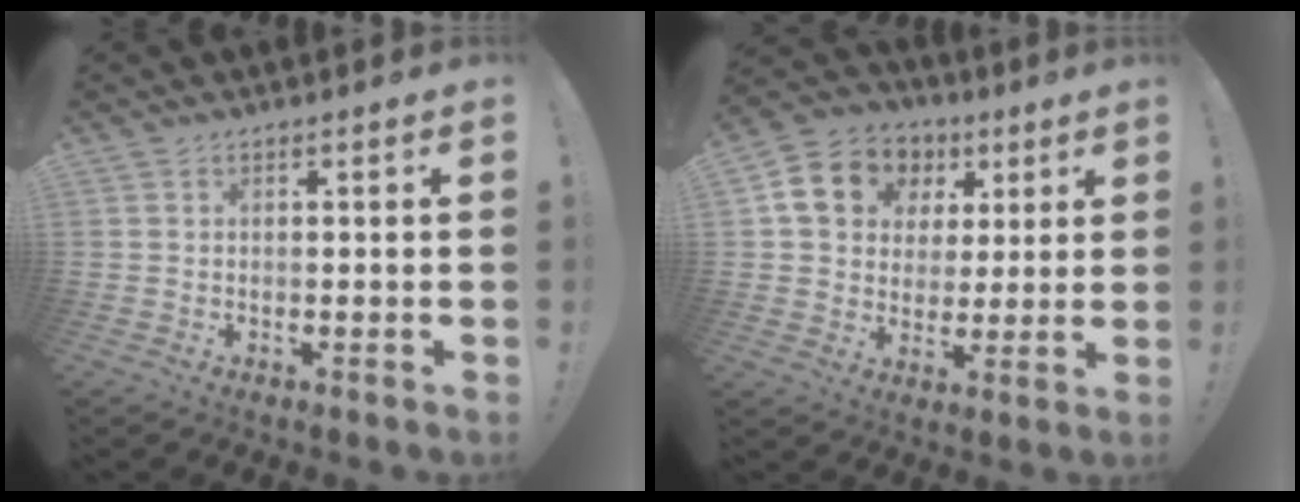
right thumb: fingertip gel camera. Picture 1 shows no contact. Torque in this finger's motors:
{"motor_torque": [1.03, 1.17, 0.42, 0.12, 0.03]}